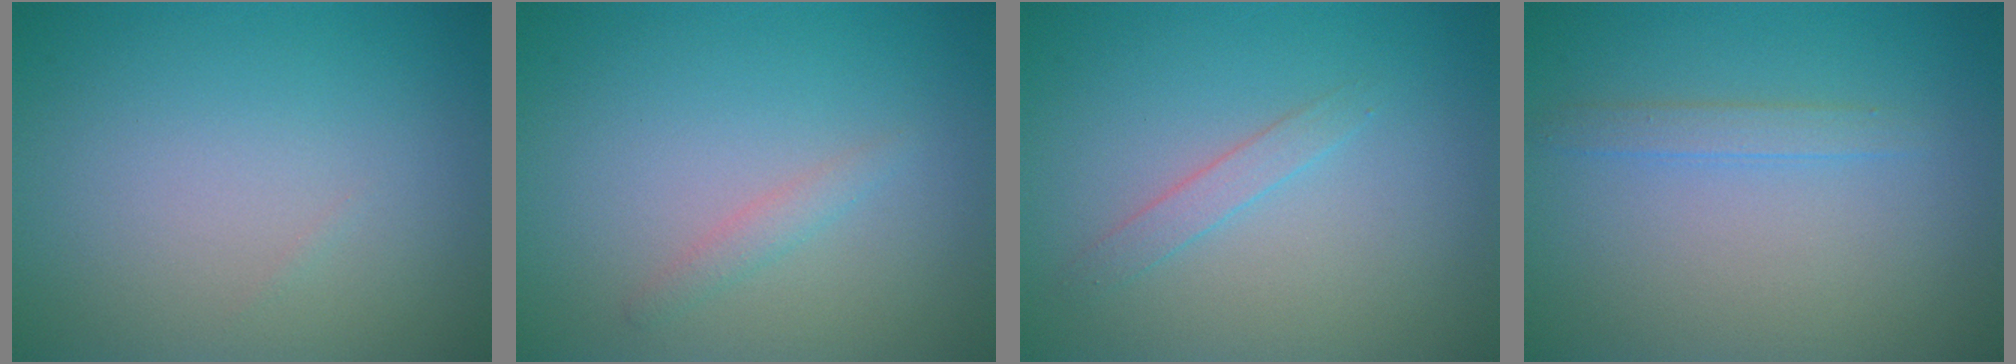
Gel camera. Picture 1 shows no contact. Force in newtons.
{"total": 1.1, "press": 1.1, "slide": 0.2}
{"total": 1.3, "press": 1.3, "slide": 0.1}
{"total": 1.3, "press": 1.3, "slide": 0.0}